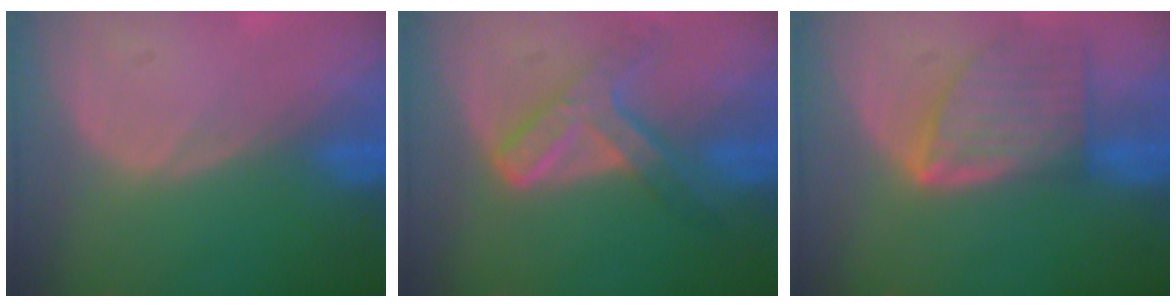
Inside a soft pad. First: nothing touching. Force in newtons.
{"total": 7.3, "press": 6.2, "slide": 3.8}
{"total": 8.0, "press": 7.2, "slide": 3.6}